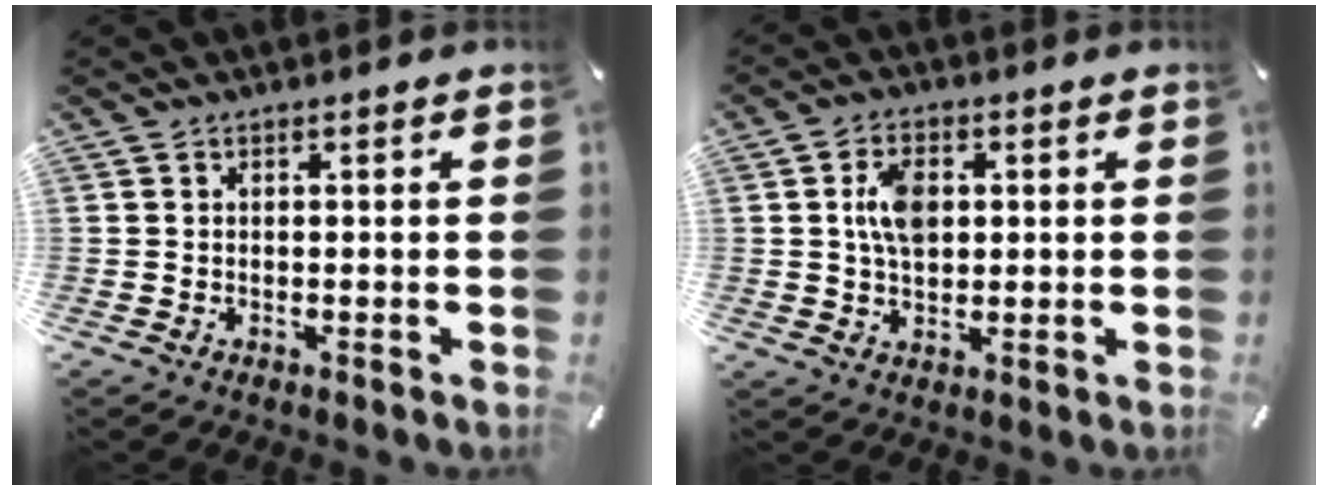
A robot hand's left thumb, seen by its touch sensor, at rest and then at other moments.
{"total": 7.5, "force": [1.4, 5.0, 5.4], "torque": [-0.110, 0.002, 0.019]}